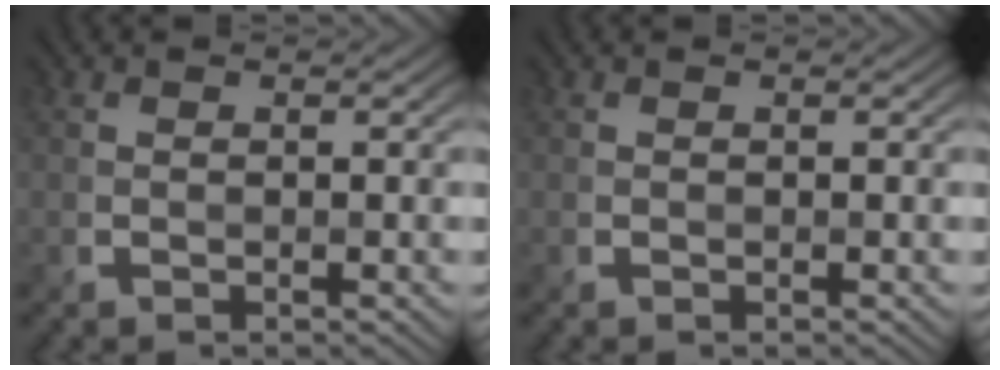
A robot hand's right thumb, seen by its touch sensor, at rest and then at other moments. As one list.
[{"total": 0.0}]